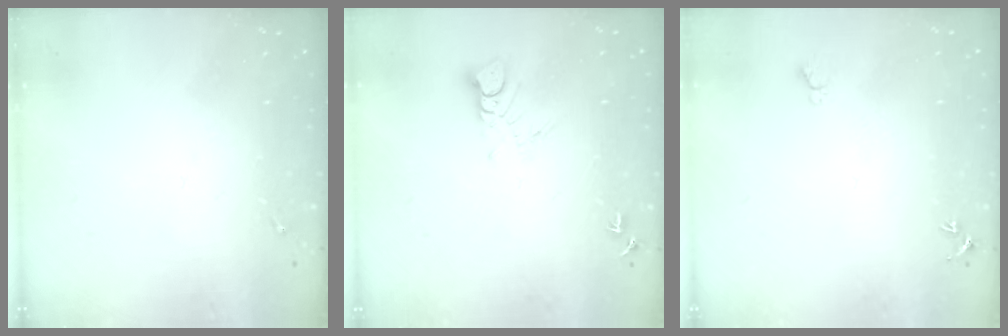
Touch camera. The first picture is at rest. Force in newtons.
{"total": 4.3, "press": 4.3, "slide": 0.4}
{"total": 4.8, "press": 4.8, "slide": 0.6}